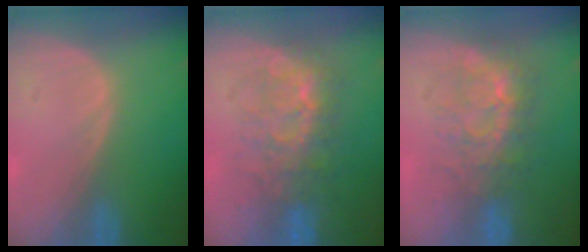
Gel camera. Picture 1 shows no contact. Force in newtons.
{"total": 8.1, "press": 7.8, "slide": 1.9}
{"total": 7.6, "press": 7.1, "slide": 2.8}